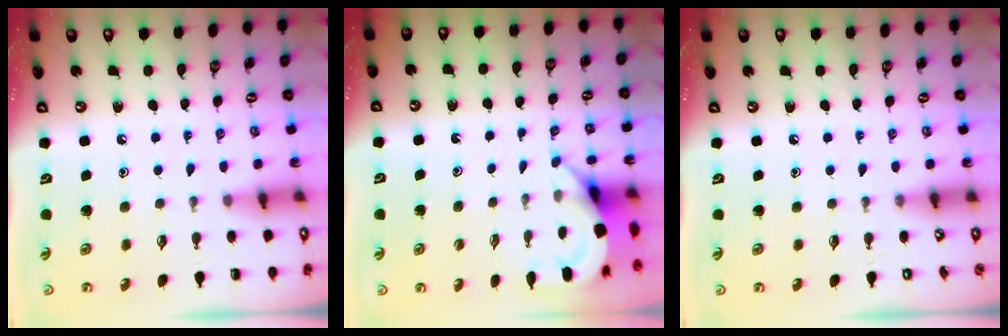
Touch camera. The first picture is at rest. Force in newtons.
{"total": 4.0, "press": 4.0, "slide": 0.3}
{"total": 0.0}